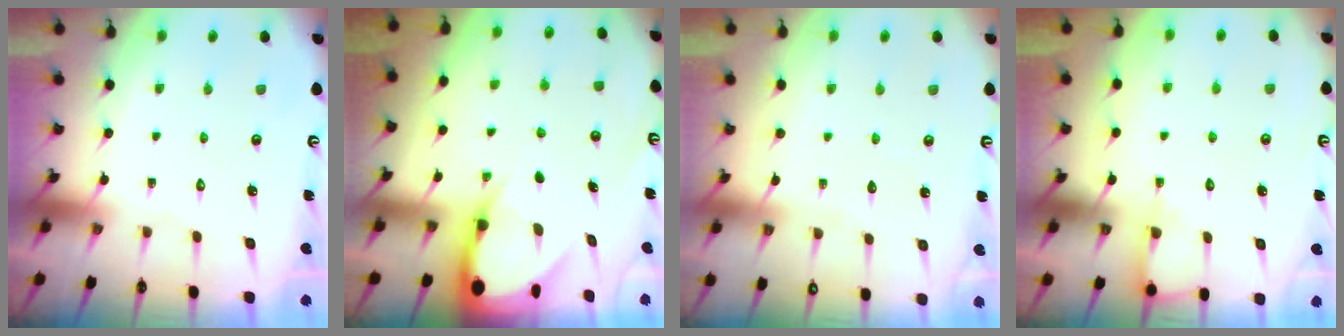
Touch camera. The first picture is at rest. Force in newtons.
{"total": 5.8, "press": 5.8, "slide": 0.7}
{"total": 2.5, "press": 2.5, "slide": 0.3}
{"total": 6.0, "press": 6.0, "slide": 0.5}